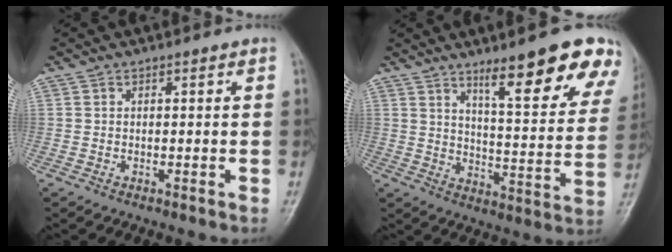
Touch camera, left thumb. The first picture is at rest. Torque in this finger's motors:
{"motor_torque": [0.65, 0.38, 1.53, -1.16, 0.14]}